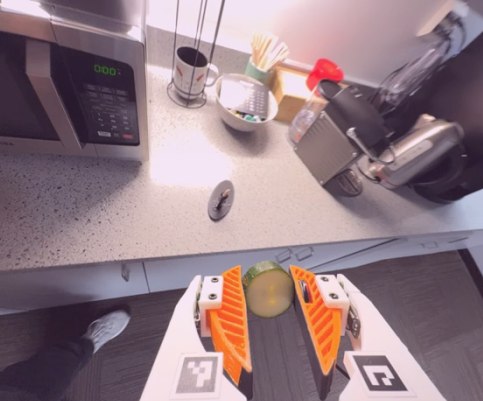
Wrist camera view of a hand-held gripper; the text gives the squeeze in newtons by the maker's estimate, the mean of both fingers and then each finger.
{"total": 8.2, "left": 7.6, "right": 8.7}